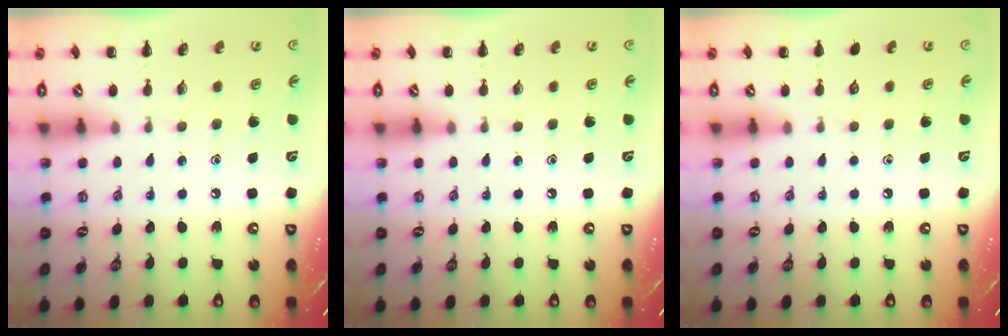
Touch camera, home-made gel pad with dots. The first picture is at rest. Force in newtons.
{"total": 0.0}
{"total": 0.0}